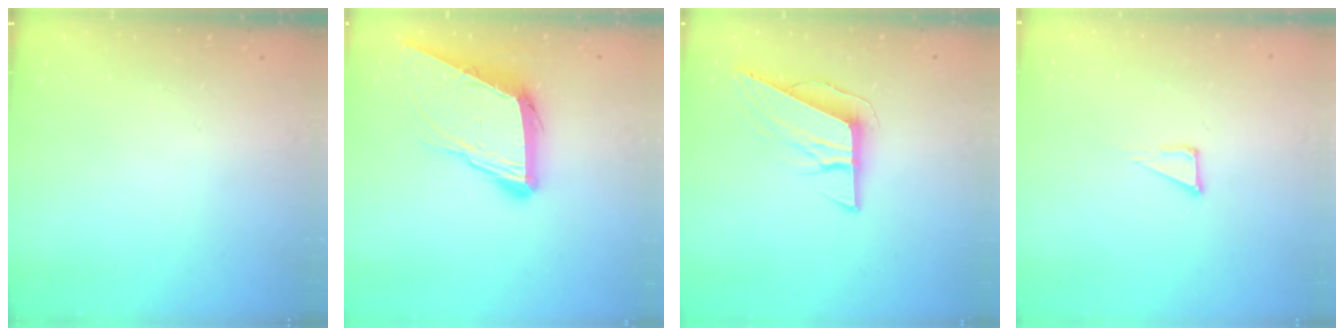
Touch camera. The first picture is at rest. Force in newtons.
{"total": 11.7, "press": 11.1, "slide": 3.5}
{"total": 9.7, "press": 9.4, "slide": 2.3}
{"total": 4.0, "press": 3.9, "slide": 0.8}